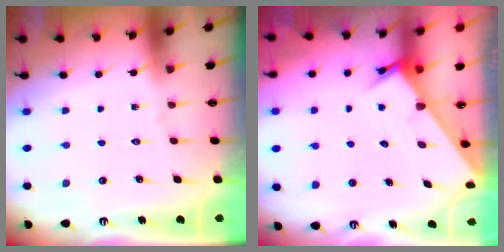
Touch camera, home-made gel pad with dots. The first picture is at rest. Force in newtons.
{"total": 3.3, "press": 3.3, "slide": 0.0}